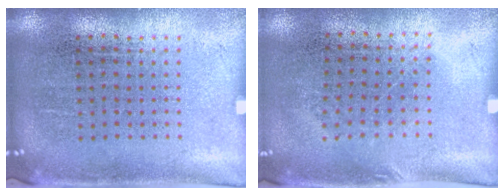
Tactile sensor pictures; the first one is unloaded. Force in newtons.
{"total": 0.8, "press": 0.6, "slide": 0.5}